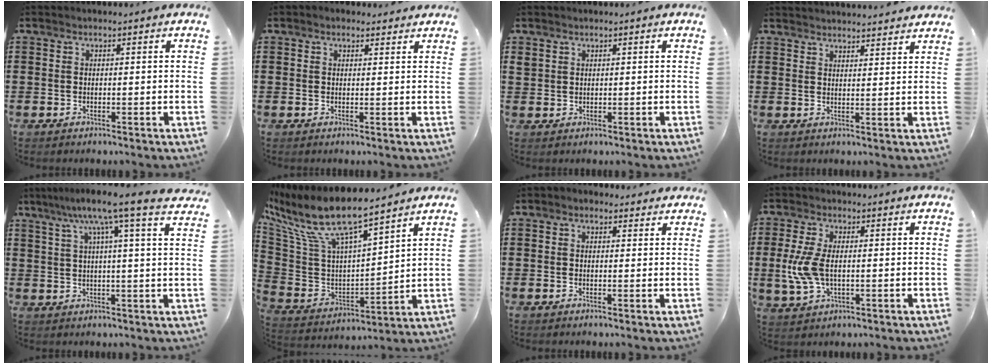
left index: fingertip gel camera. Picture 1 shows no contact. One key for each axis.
{"total": 1.5, "fx": 1.3, "fy": 0.7, "fz": 0.3, "tx": -0.010, "ty": 0.004, "tz": 0.025}
{"total": 1.0, "fx": 0.7, "fy": 0.7, "fz": 0.0, "tx": -0.002, "ty": 0.005, "tz": 0.014}
{"total": 2.7, "fx": 2.7, "fy": -0.2, "fz": -0.1, "tx": -0.007, "ty": -0.012, "tz": 0.053}
{"total": 9.1, "fx": 5.7, "fy": -0.4, "fz": 7.1, "tx": -0.140, "ty": -0.022, "tz": 0.088}
{"total": 10.1, "fx": 7.4, "fy": 2.3, "fz": 6.5, "tx": -0.168, "ty": -0.060, "tz": 0.123}
{"total": 1.2, "fx": 0.7, "fy": 0.8, "fz": 0.5, "tx": -0.012, "ty": 0.007, "tz": 0.012}
{"total": 7.4, "fx": -0.2, "fy": 3.8, "fz": 6.4, "tx": -0.157, "ty": -0.003, "tz": -0.011}